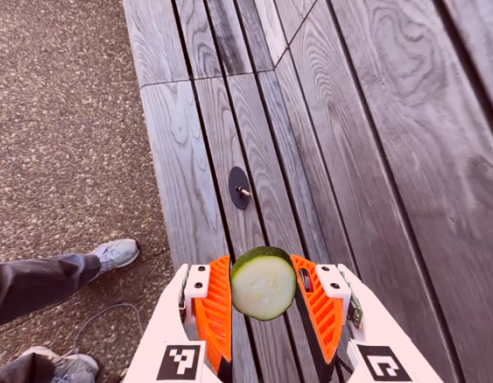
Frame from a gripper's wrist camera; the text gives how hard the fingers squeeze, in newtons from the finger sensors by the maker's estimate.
{"total": 12.3, "left": 13.0, "right": 11.6}